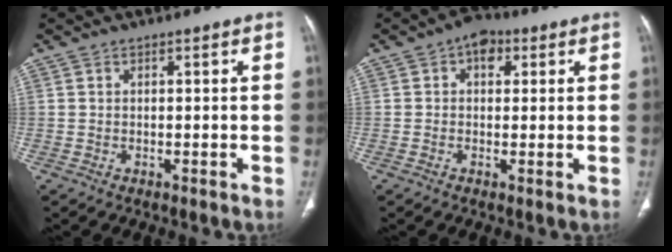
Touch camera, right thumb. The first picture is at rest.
{"total": 4.9, "force": [1.6, 3.4, 3.1], "torque": [-0.021, 0.003, 0.015]}